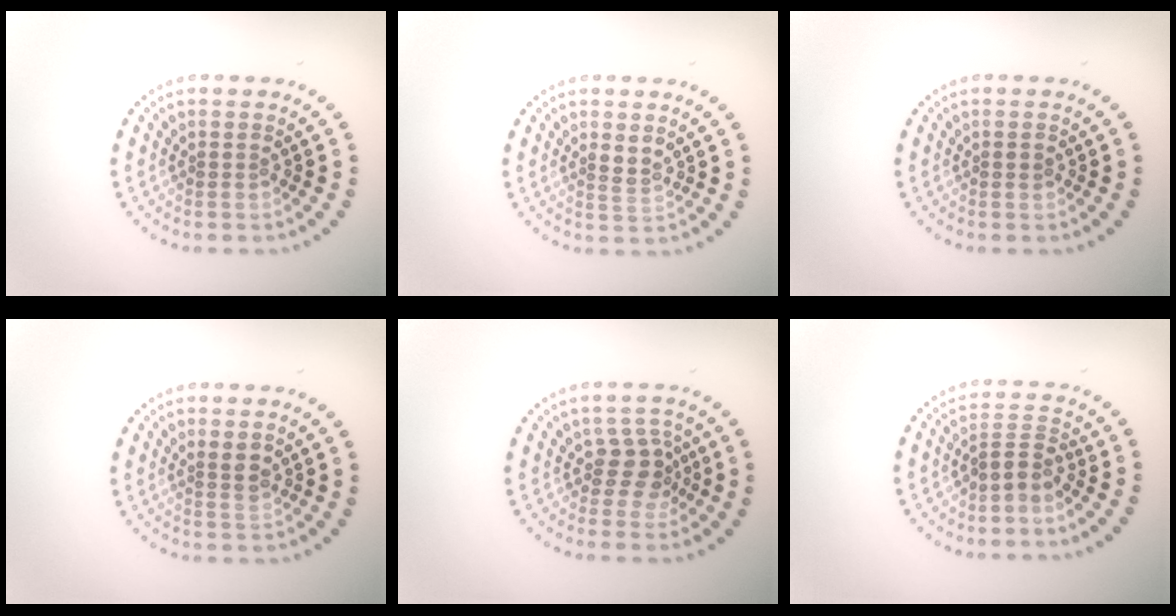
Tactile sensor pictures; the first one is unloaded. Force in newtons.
{"total": 1.3, "press": 1.2, "slide": 0.5}
{"total": 0.7, "press": 0.7, "slide": 0.0}
{"total": 1.3, "press": 1.2, "slide": 0.7}
{"total": 2.5, "press": 2.0, "slide": 1.6}
{"total": 2.3, "press": 1.4, "slide": 1.8}